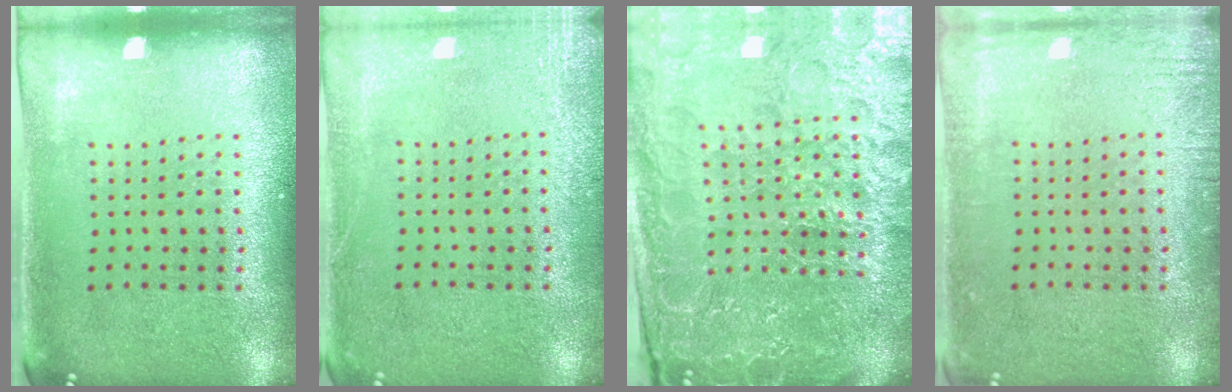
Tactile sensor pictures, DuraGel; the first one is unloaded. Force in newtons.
{"total": 2.8, "press": 2.7, "slide": 0.4}
{"total": 6.0, "press": 5.4, "slide": 2.6}
{"total": 2.0, "press": 1.9, "slide": 0.2}